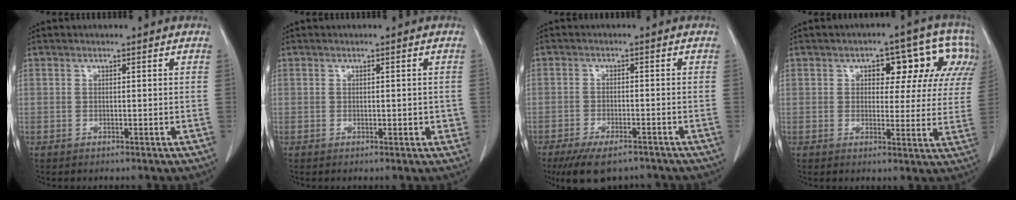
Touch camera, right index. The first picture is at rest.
{"total": 1.8, "force": [-0.1, 1.1, 1.4], "torque": [-0.015, 0.004, 0.000]}
{"total": 9.0, "force": [-7.0, 3.3, 4.6], "torque": [-0.071, -0.008, -0.107]}
{"total": 11.7, "force": [4.4, 5.6, 9.3], "torque": [-0.094, 0.036, 0.050]}